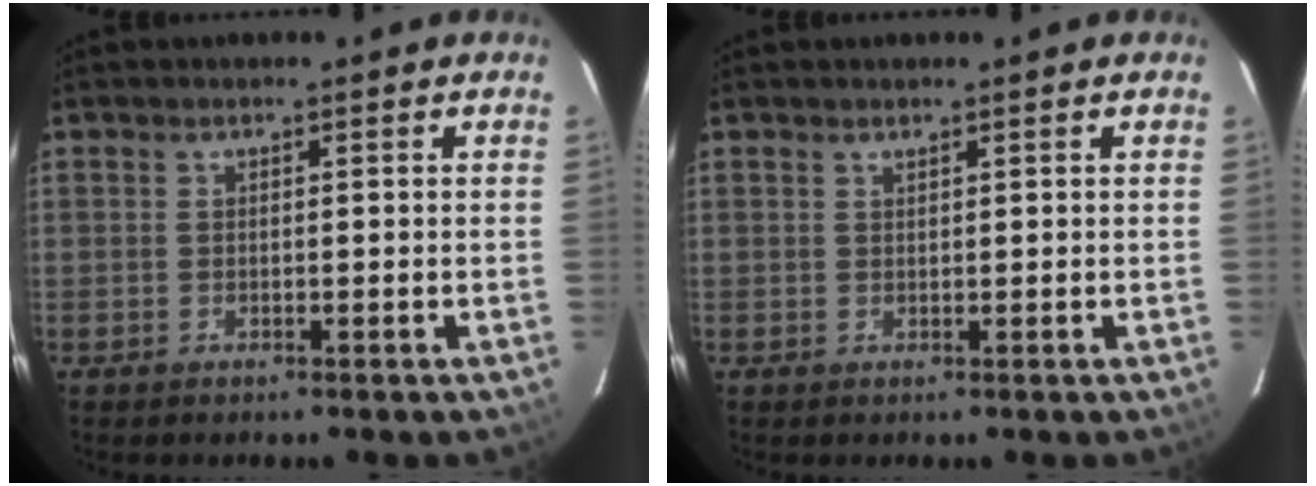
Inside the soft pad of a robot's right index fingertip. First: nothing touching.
{"total": 0.6, "force": [0.5, -0.3, 0.1], "torque": [-0.003, -0.001, 0.010]}